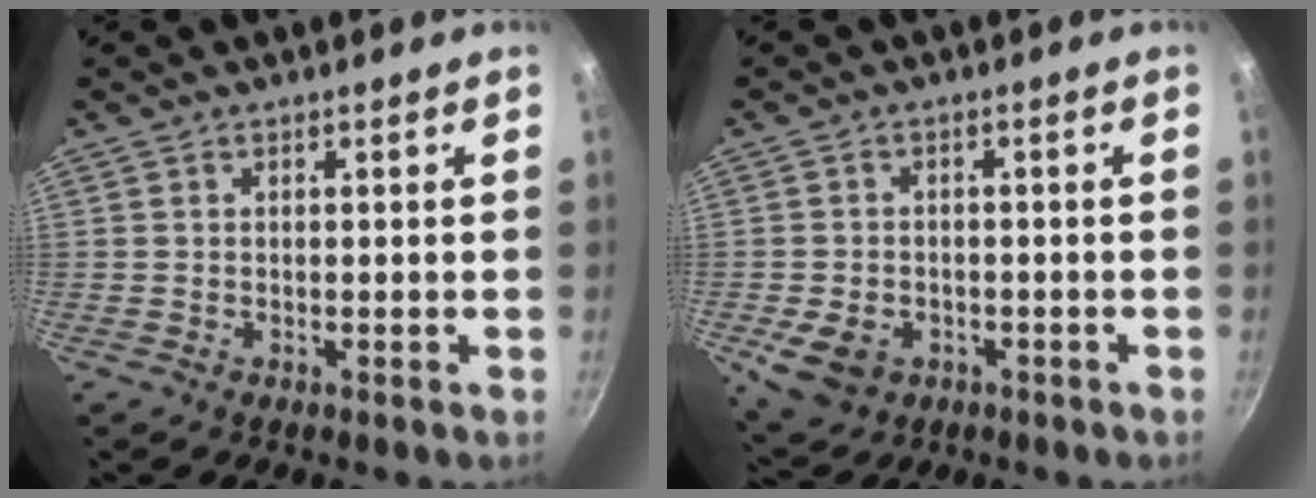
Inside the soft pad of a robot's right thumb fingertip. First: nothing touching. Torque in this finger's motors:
{"motor_torque": [0.64, 0.90, -0.20, -0.08, 0.06]}